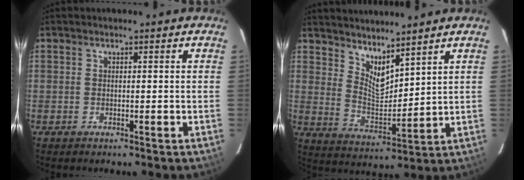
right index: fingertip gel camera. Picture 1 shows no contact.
{"total": 7.6, "force": [6.2, 2.2, 3.8], "torque": [-0.062, -0.012, 0.119]}